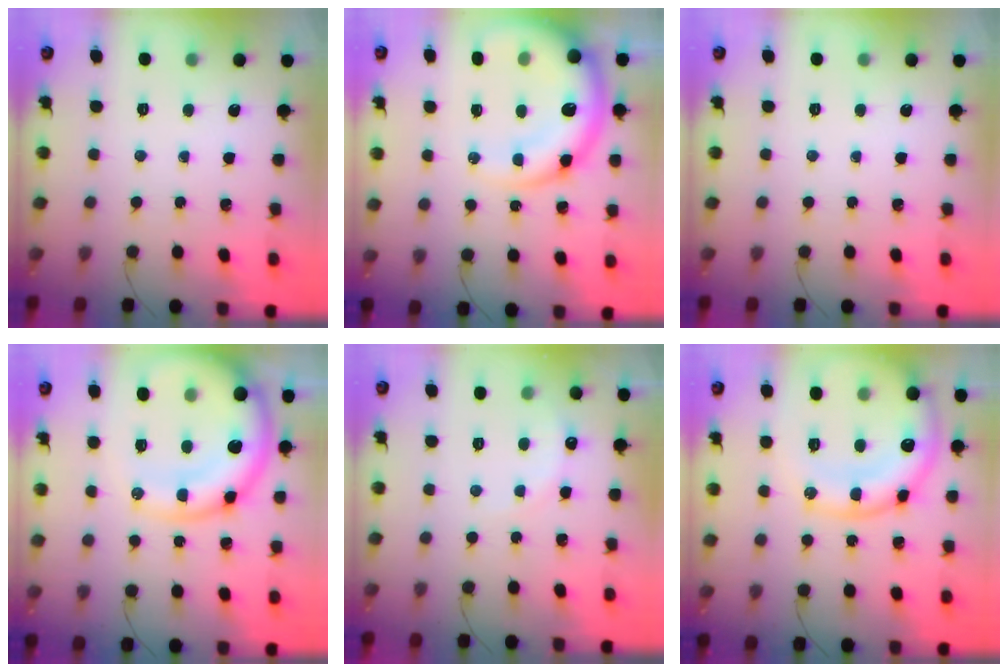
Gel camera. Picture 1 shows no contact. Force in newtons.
{"total": 16.0, "press": 15.6, "slide": 3.6}
{"total": 0.0}
{"total": 19.2, "press": 18.7, "slide": 4.1}
{"total": 6.1, "press": 5.9, "slide": 1.5}
{"total": 16.5, "press": 16.3, "slide": 2.4}